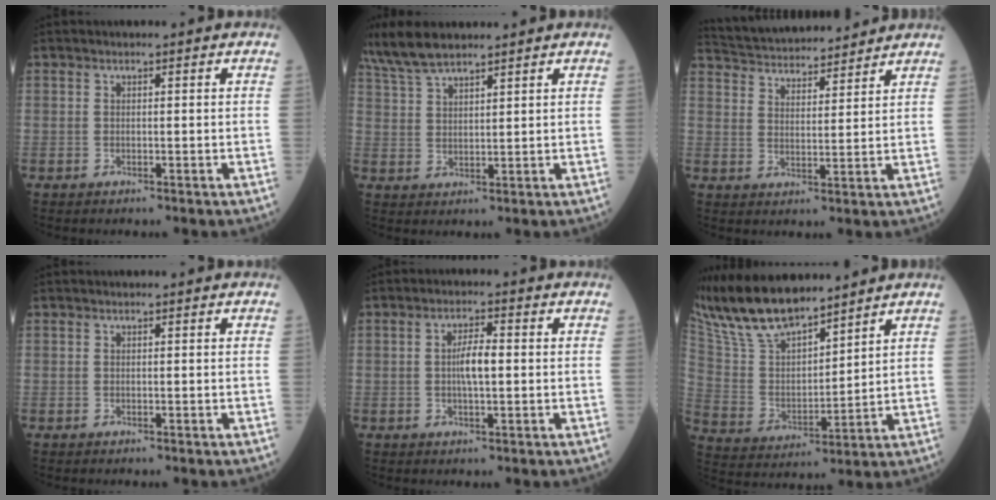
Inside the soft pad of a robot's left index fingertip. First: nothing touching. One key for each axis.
{"total": 8.4, "fx": 7.2, "fy": 1.5, "fz": 4.1, "tx": -0.096, "ty": 0.019, "tz": 0.144}
{"total": 15.1, "fx": 14.3, "fy": 2.5, "fz": 4.3, "tx": -0.077, "ty": 0.032, "tz": 0.226}
{"total": 0.0}
{"total": 4.0, "fx": -0.1, "fy": 0.9, "fz": 3.9, "tx": -0.073, "ty": 0.004, "tz": -0.005}
{"total": 16.5, "fx": 14.4, "fy": 3.6, "fz": 7.3, "tx": -0.159, "ty": 0.017, "tz": 0.286}